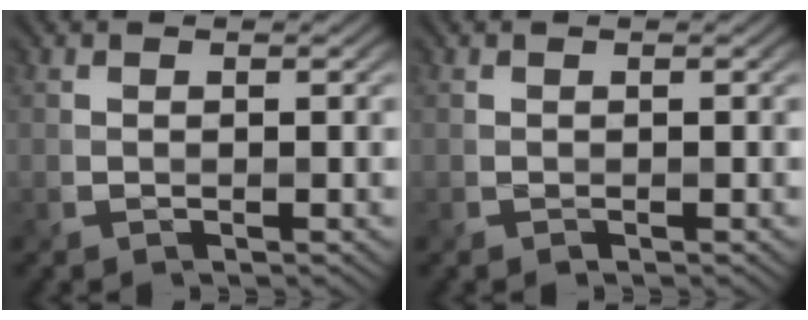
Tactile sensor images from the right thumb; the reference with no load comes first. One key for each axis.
{"total": 0.0}